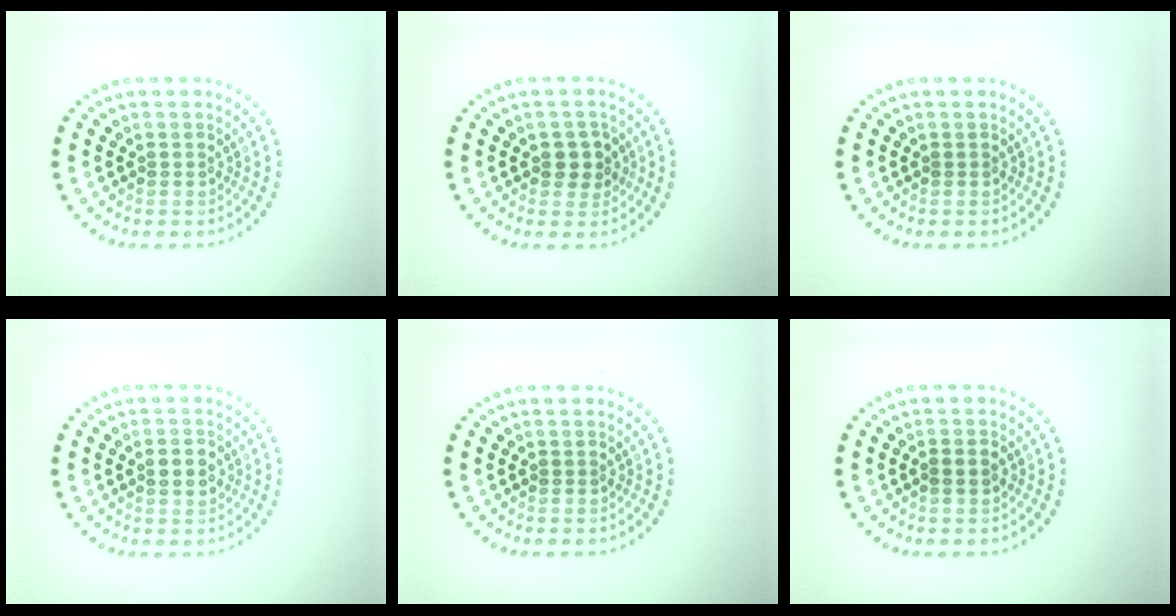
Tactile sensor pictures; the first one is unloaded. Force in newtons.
{"total": 2.0, "press": 1.9, "slide": 0.6}
{"total": 0.0}
{"total": 2.5, "press": 2.5, "slide": 0.0}
{"total": 0.0}
{"total": 1.2, "press": 1.1, "slide": 0.4}